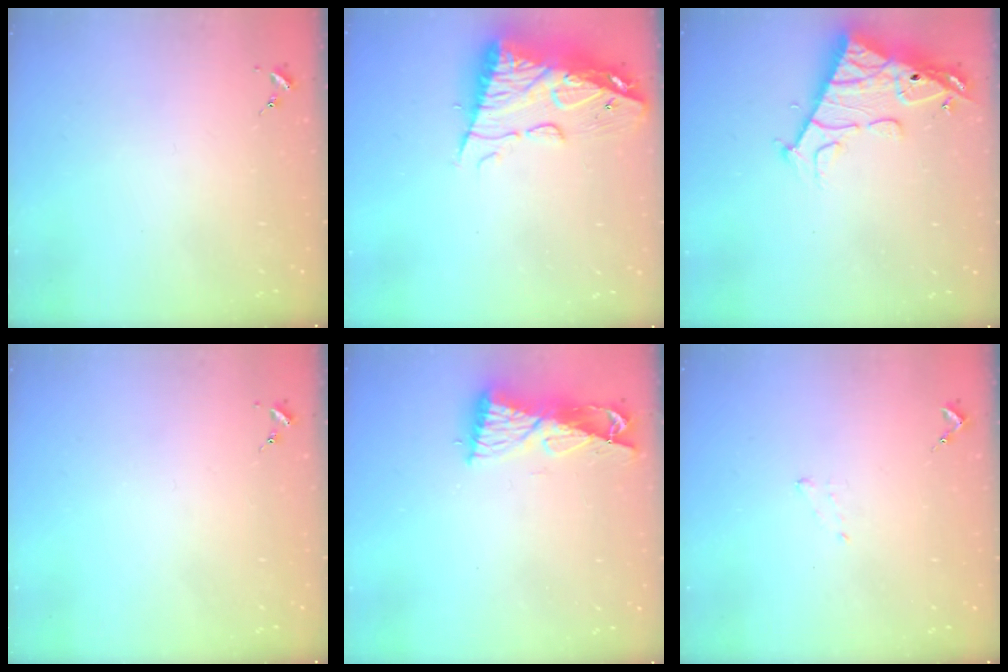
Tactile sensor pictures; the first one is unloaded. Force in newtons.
{"total": 14.9, "press": 14.8, "slide": 1.2}
{"total": 15.6, "press": 15.5, "slide": 1.5}
{"total": 0.0}
{"total": 9.3, "press": 9.3, "slide": 1.0}
{"total": 3.8, "press": 3.8, "slide": 0.5}